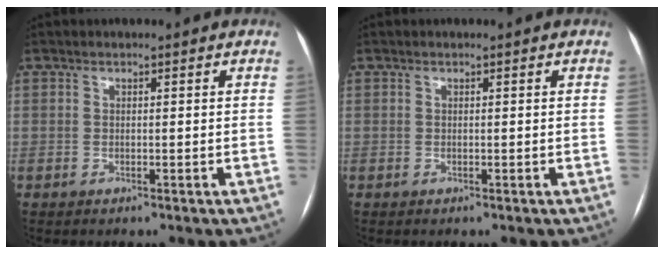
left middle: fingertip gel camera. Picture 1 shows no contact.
{"total": 0.0}